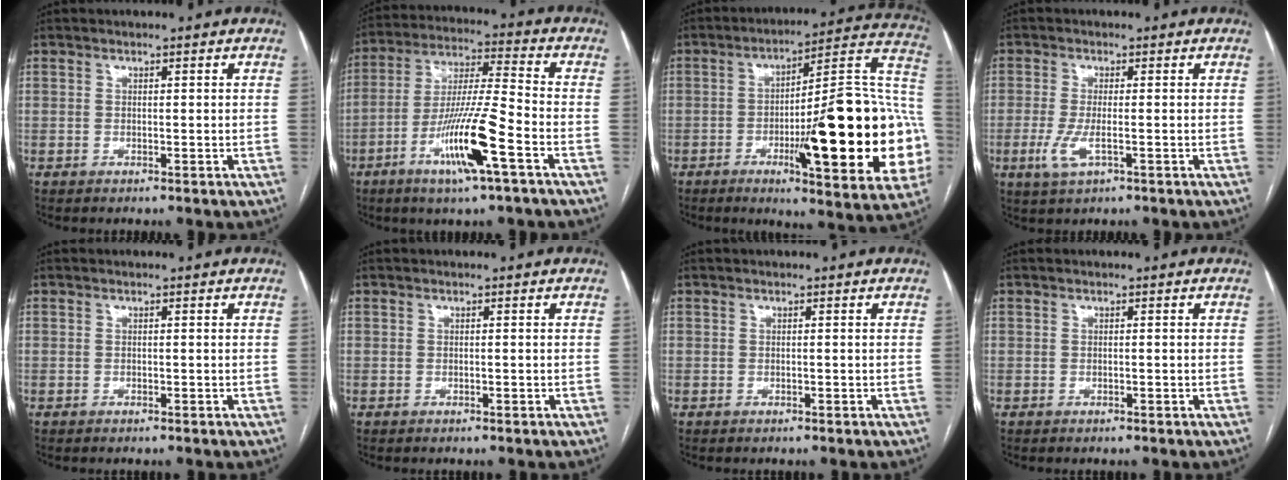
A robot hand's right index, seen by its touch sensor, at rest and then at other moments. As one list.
[{"total": 13.8, "force": [-6.2, 0.2, 12.3], "torque": [-0.241, -0.011, -0.114]}, {"total": 27.1, "force": [-5.6, 4.0, 26.2], "torque": [-0.296, 0.011, -0.075]}, {"total": 4.1, "force": [-1.3, 0.9, 3.8], "torque": [-0.088, -0.010, -0.023]}, {"total": 0.0}, {"total": 0.0}, {"total": 0.0}, {"total": 0.0}]